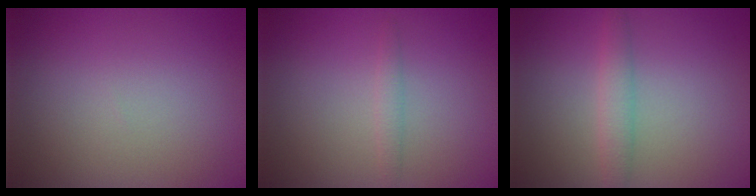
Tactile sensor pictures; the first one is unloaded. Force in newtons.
{"total": 1.0, "press": 0.9, "slide": 0.2}
{"total": 2.0, "press": 2.0, "slide": 0.2}